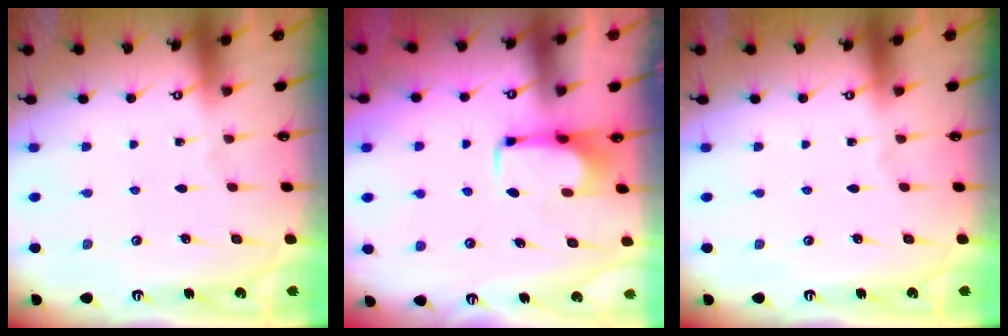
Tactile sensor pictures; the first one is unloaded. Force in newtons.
{"total": 2.0, "press": 2.0, "slide": 0.4}
{"total": 0.0}